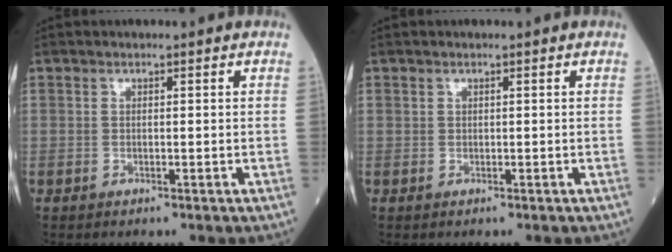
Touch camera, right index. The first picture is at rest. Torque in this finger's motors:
{"motor_torque": [0.00, 0.02, 0.04, 0.01]}